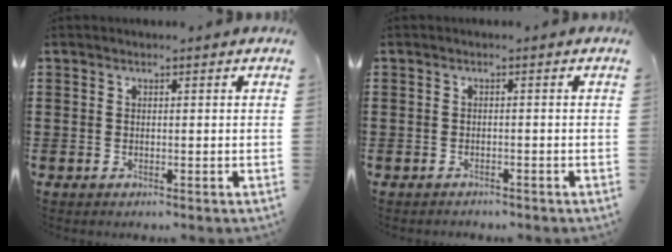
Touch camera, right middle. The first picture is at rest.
{"total": 0.8, "force": [-0.8, 0.1, 0.0], "torque": [-0.005, -0.002, -0.017]}